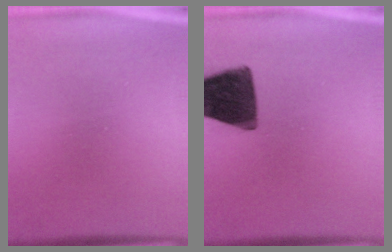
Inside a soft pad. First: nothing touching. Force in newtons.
{"total": 14.9}